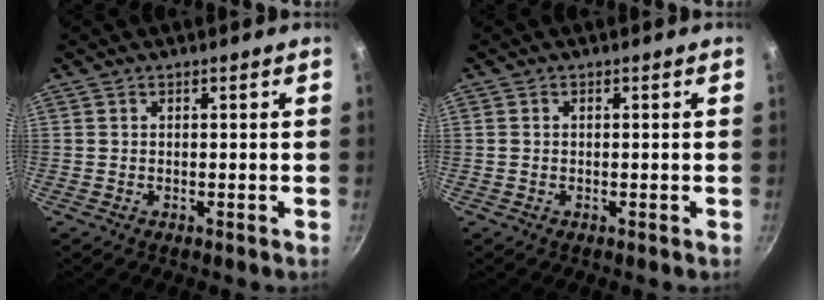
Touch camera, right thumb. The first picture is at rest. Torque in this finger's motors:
{"motor_torque": [0.01, 0.24, -0.81, 0.18, -0.02]}